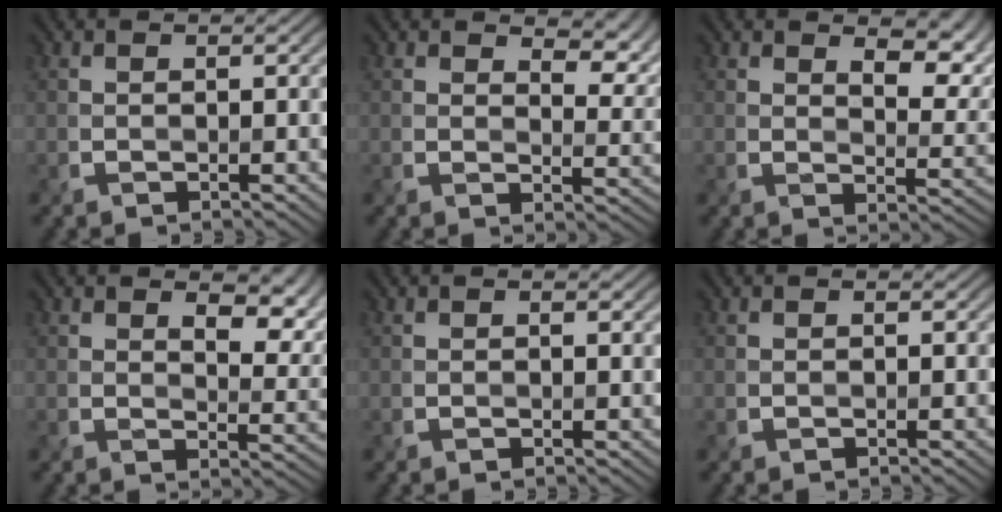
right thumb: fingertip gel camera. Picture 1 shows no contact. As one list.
[{"total": 6.5, "force": [4.2, 2.9, 4.0], "torque": [-0.054, -0.002, 0.065]}, {"total": 7.4, "force": [4.3, 3.2, 5.2], "torque": [-0.080, -0.005, 0.069]}, {"total": 6.9, "force": [3.5, 3.2, 5.0], "torque": [-0.077, -0.007, 0.057]}, {"total": 0.6, "force": [0.3, 0.2, 0.5], "torque": [-0.007, -0.002, 0.006]}, {"total": 0.0}]